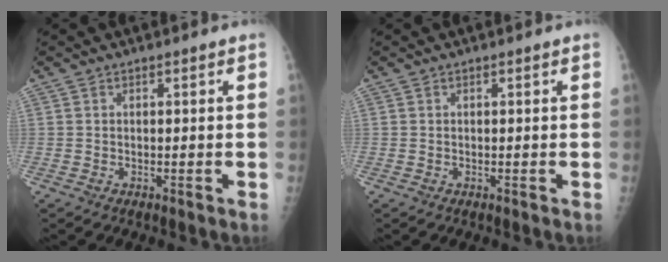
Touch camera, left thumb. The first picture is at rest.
{"total": 0.0}